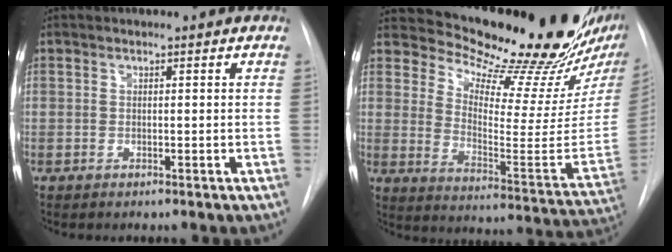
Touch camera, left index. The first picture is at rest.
{"total": 23.1, "force": [19.9, 2.4, 11.5], "torque": [-0.175, -0.093, 0.267]}